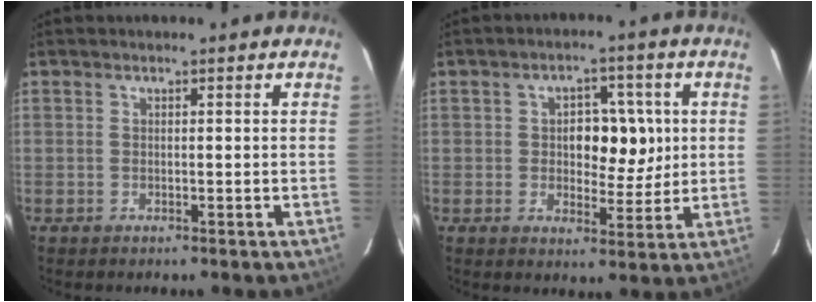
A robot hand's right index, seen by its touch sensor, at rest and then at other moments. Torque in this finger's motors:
{"motor_torque": [0.21, -0.03, 0.26, 0.06]}